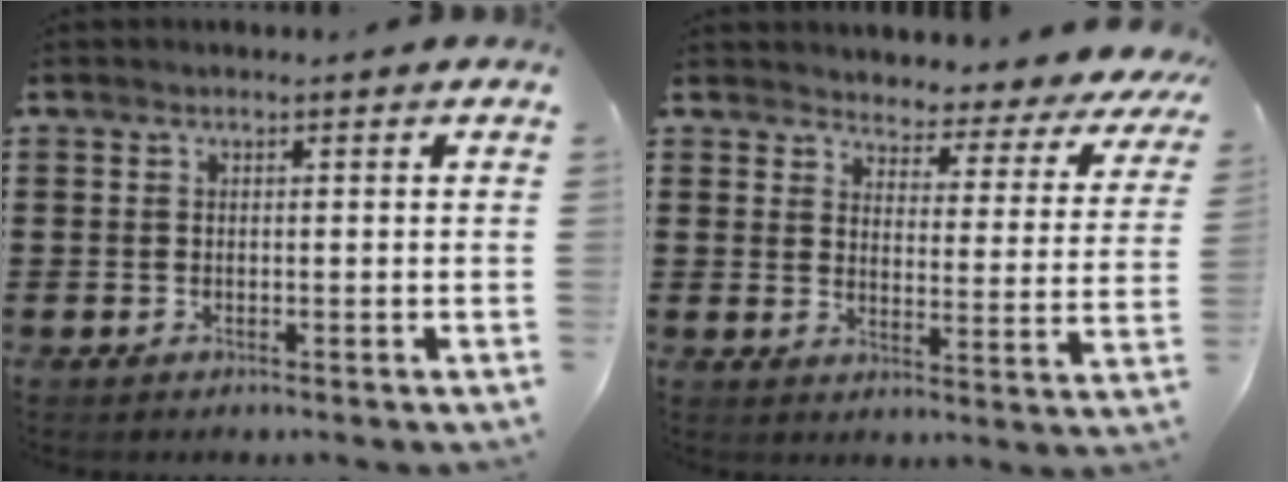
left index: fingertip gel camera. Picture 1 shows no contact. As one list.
[{"total": 3.2, "force": [3.1, 0.6, 0.1], "torque": [-0.021, -0.033, 0.046]}]